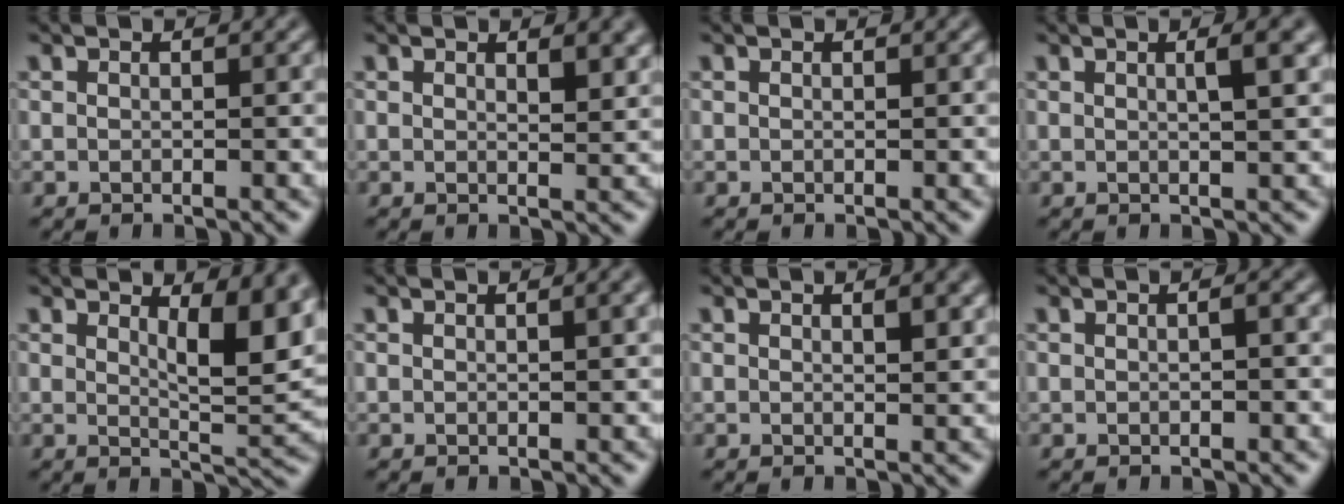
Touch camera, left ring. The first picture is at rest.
{"total": 2.1, "force": [1.2, 0.7, 1.6], "torque": [-0.019, -0.004, 0.021]}
{"total": 0.0}
{"total": 2.7, "force": [0.9, 0.8, 2.5], "torque": [-0.023, 0.008, 0.007]}
{"total": 5.9, "force": [2.3, 1.8, 5.1], "torque": [-0.070, -0.010, 0.039]}
{"total": 1.6, "force": [0.6, 0.4, 1.4], "torque": [-0.016, 0.005, 0.005]}
{"total": 1.6, "force": [0.8, 0.4, 1.3], "torque": [-0.014, -0.002, 0.012]}
{"total": 0.8, "force": [0.0, 0.1, 0.7], "torque": [-0.014, 0.003, 0.001]}